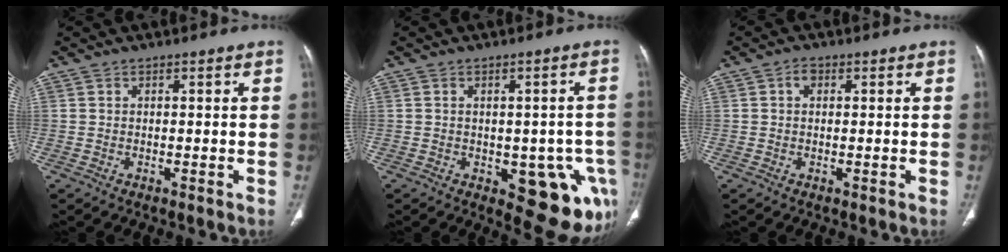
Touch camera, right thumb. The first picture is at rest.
{"total": 12.9, "force": [-4.6, 6.2, 10.4], "torque": [-0.090, 0.006, -0.044]}
{"total": 1.7, "force": [0.4, 1.2, 1.1], "torque": [-0.015, 0.002, 0.004]}